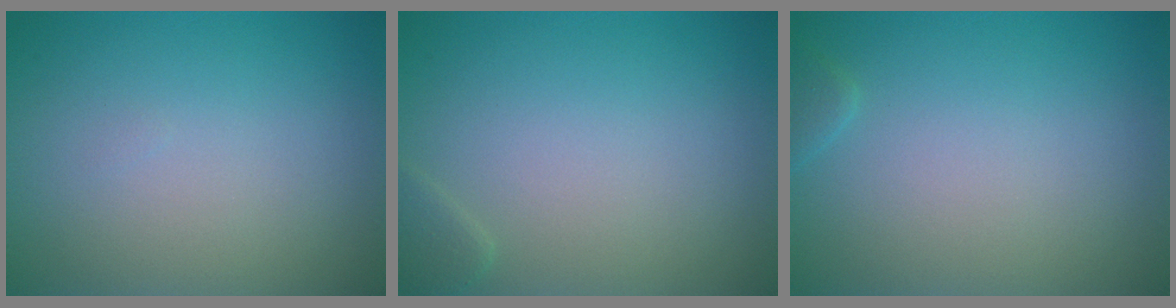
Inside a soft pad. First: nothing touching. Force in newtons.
{"total": 1.0, "press": 1.0, "slide": 0.1}
{"total": 0.9, "press": 0.9, "slide": 0.0}